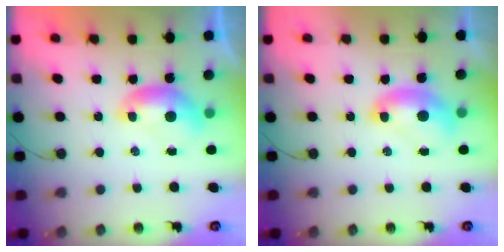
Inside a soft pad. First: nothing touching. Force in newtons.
{"total": 2.0, "press": 1.9, "slide": 0.4}